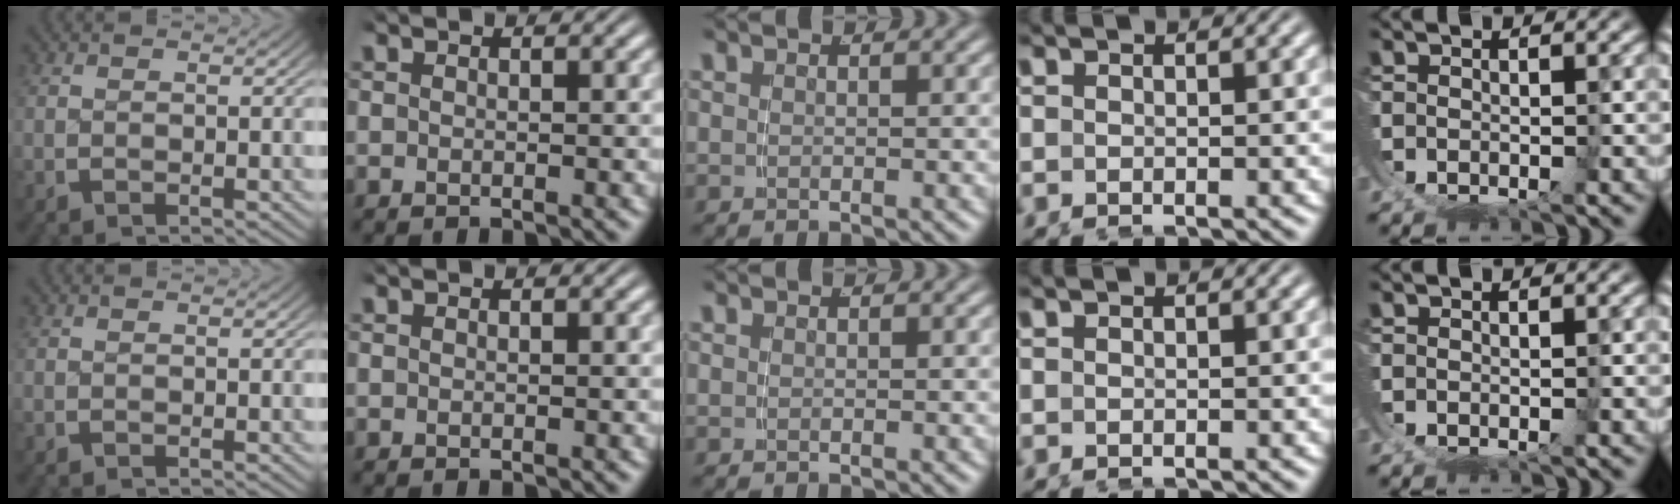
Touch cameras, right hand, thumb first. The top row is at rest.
{}